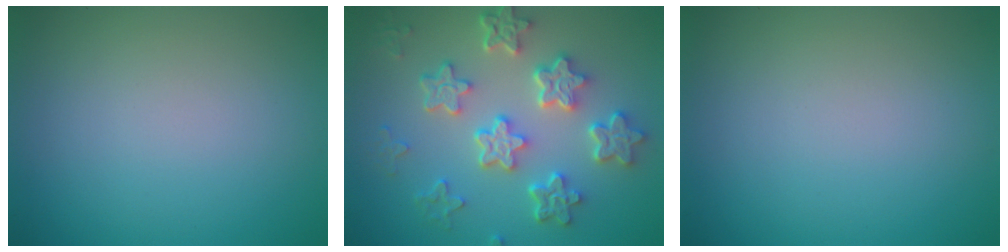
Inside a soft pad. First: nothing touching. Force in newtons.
{"total": 6.5, "press": 5.1, "slide": 4.1}
{"total": 0.0}